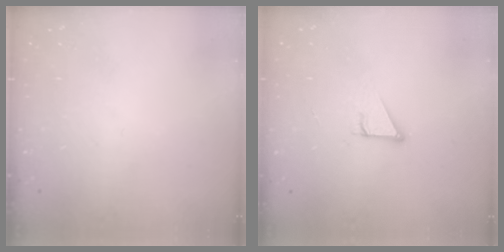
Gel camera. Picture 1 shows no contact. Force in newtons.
{"total": 2.9, "press": 2.9, "slide": 0.2}